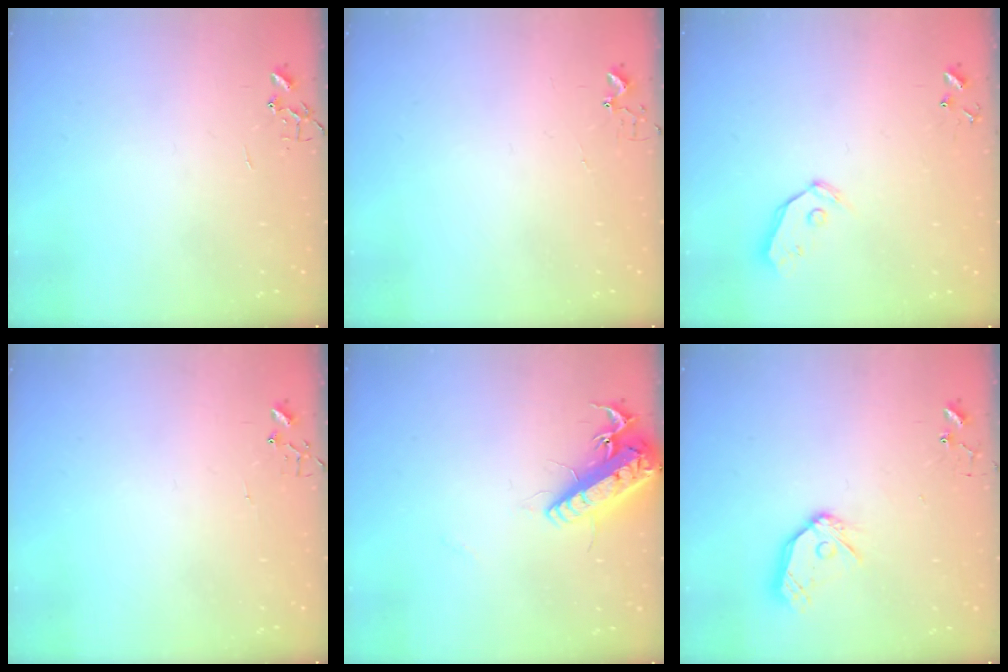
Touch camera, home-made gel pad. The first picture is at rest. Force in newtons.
{"total": 2.9, "press": 2.9, "slide": 0.3}
{"total": 6.3, "press": 6.3, "slide": 0.7}
{"total": 3.6, "press": 3.6, "slide": 0.4}
{"total": 16.5, "press": 16.2, "slide": 3.1}
{"total": 12.1, "press": 12.0, "slide": 1.3}